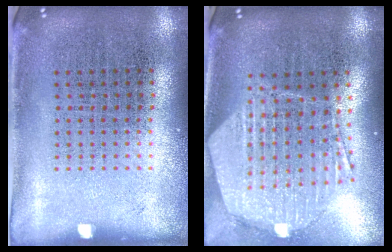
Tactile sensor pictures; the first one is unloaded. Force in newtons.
{"total": 1.9, "press": 1.8, "slide": 0.8}